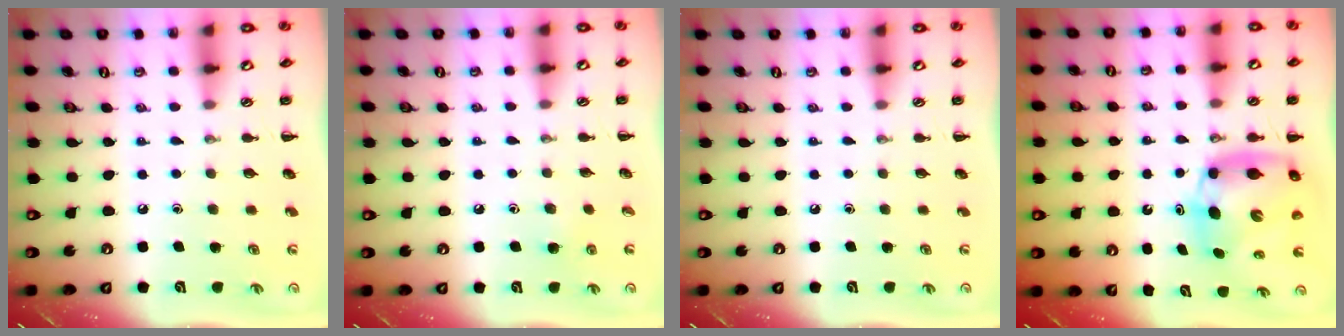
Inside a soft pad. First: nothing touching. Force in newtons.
{"total": 2.4, "press": 2.3, "slide": 0.9}
{"total": 0.0}
{"total": 8.4, "press": 8.1, "slide": 2.3}